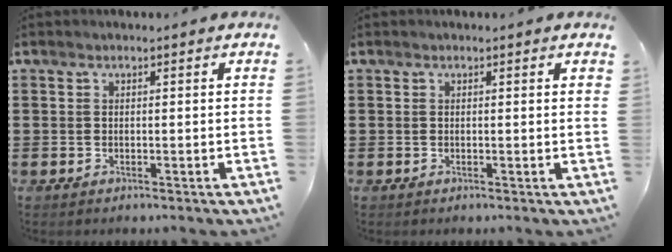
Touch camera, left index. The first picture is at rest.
{"total": 0.5, "force": [0.2, 0.0, 0.5], "torque": [-0.002, -0.002, 0.003]}